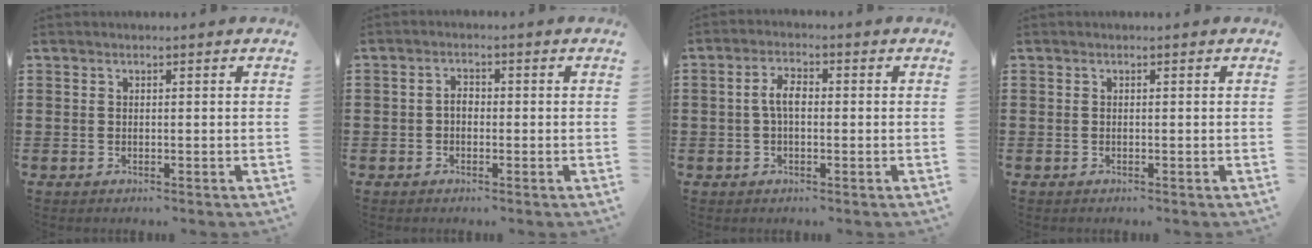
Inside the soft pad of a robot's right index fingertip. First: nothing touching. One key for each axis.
{"total": 1.9, "fx": -0.4, "fy": 1.2, "fz": 1.5, "tx": -0.037, "ty": 0.001, "tz": -0.011}
{"total": 3.7, "fx": -0.2, "fy": 1.7, "fz": 3.3, "tx": -0.078, "ty": 0.001, "tz": -0.009}
{"total": 0.0}